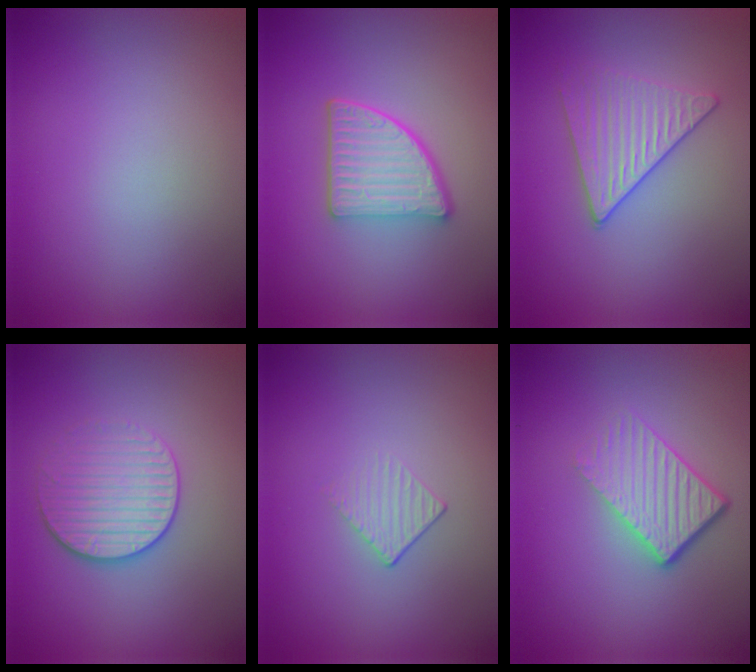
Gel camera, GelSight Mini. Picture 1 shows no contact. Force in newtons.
{"total": 5.0, "press": 3.8, "slide": 3.3}
{"total": 3.4, "press": 3.3, "slide": 0.6}
{"total": 3.4, "press": 3.2, "slide": 1.2}
{"total": 1.2, "press": 0.5, "slide": 1.1}
{"total": 4.6, "press": 2.9, "slide": 3.6}